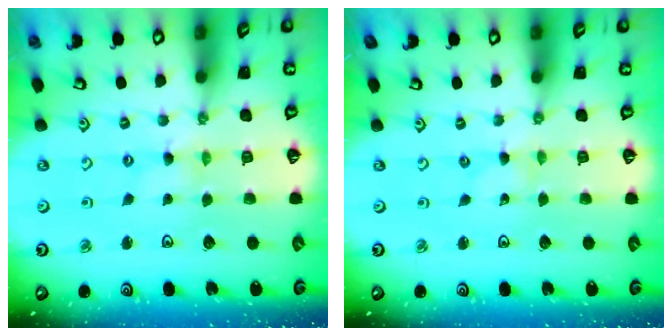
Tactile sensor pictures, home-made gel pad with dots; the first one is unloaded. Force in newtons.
{"total": 0.0}